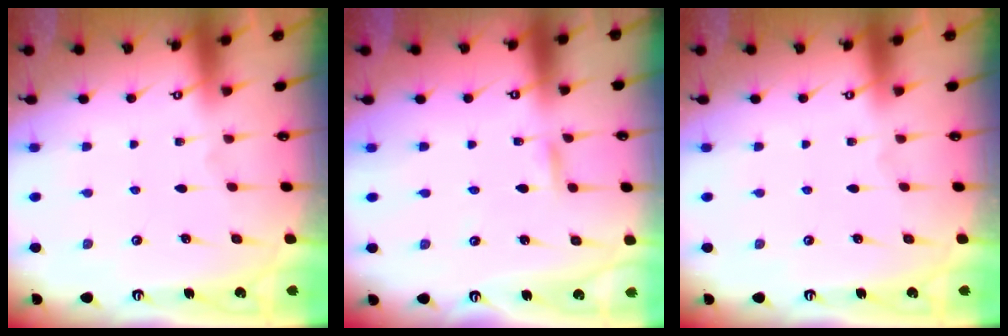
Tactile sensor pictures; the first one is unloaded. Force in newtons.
{"total": 2.8, "press": 2.8, "slide": 0.3}
{"total": 0.0}